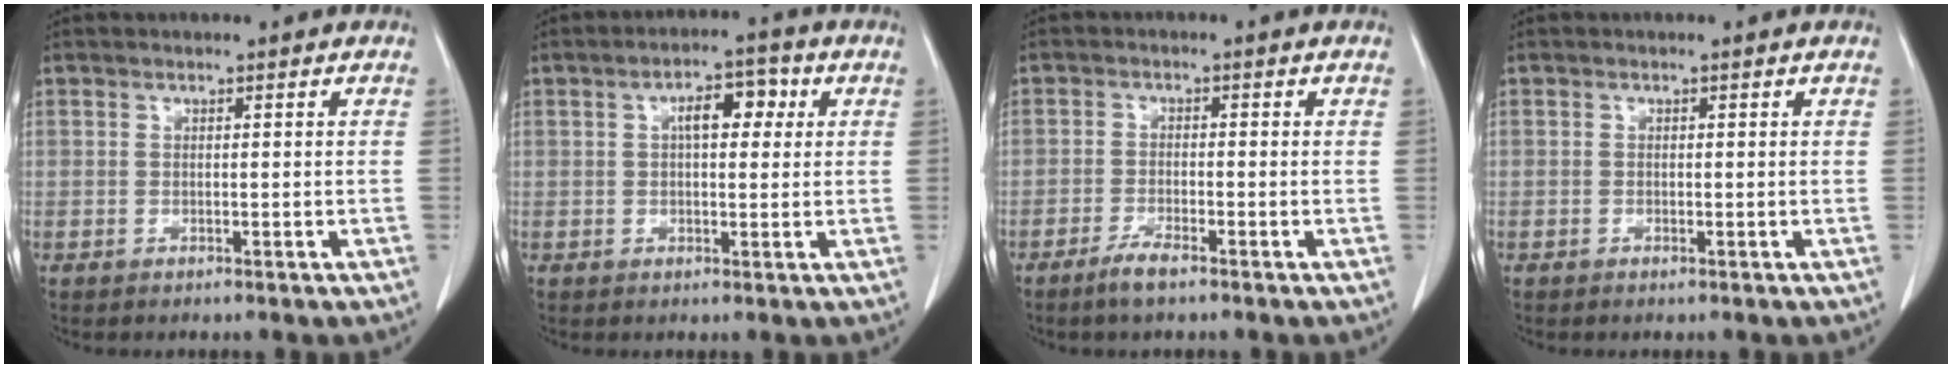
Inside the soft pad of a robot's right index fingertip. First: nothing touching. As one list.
[{"total": 5.4, "force": [1.4, 2.3, 4.6], "torque": [-0.074, 0.020, 0.019]}, {"total": 3.1, "force": [-2.3, 0.3, 2.0], "torque": [-0.043, -0.003, -0.047]}, {"total": 0.0}]